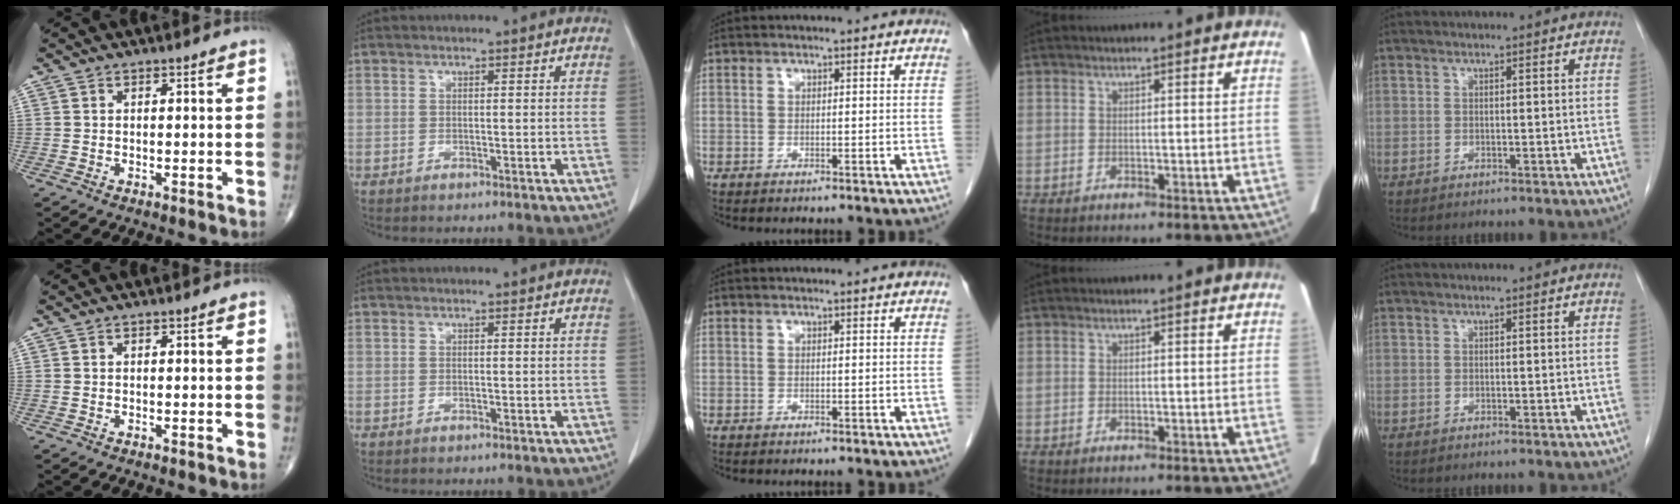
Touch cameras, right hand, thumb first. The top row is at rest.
{}